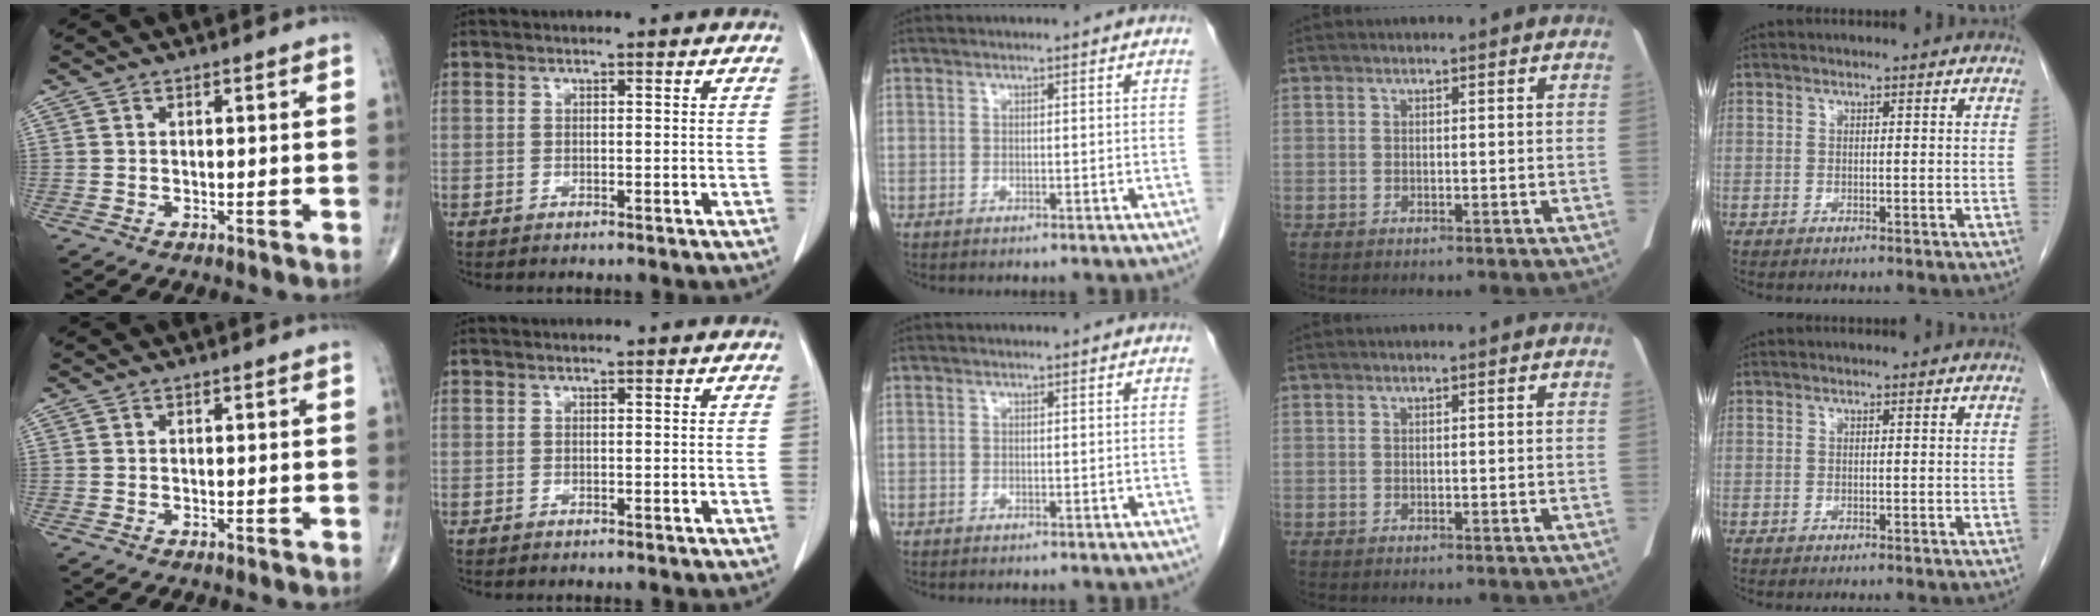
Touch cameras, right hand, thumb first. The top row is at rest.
{}